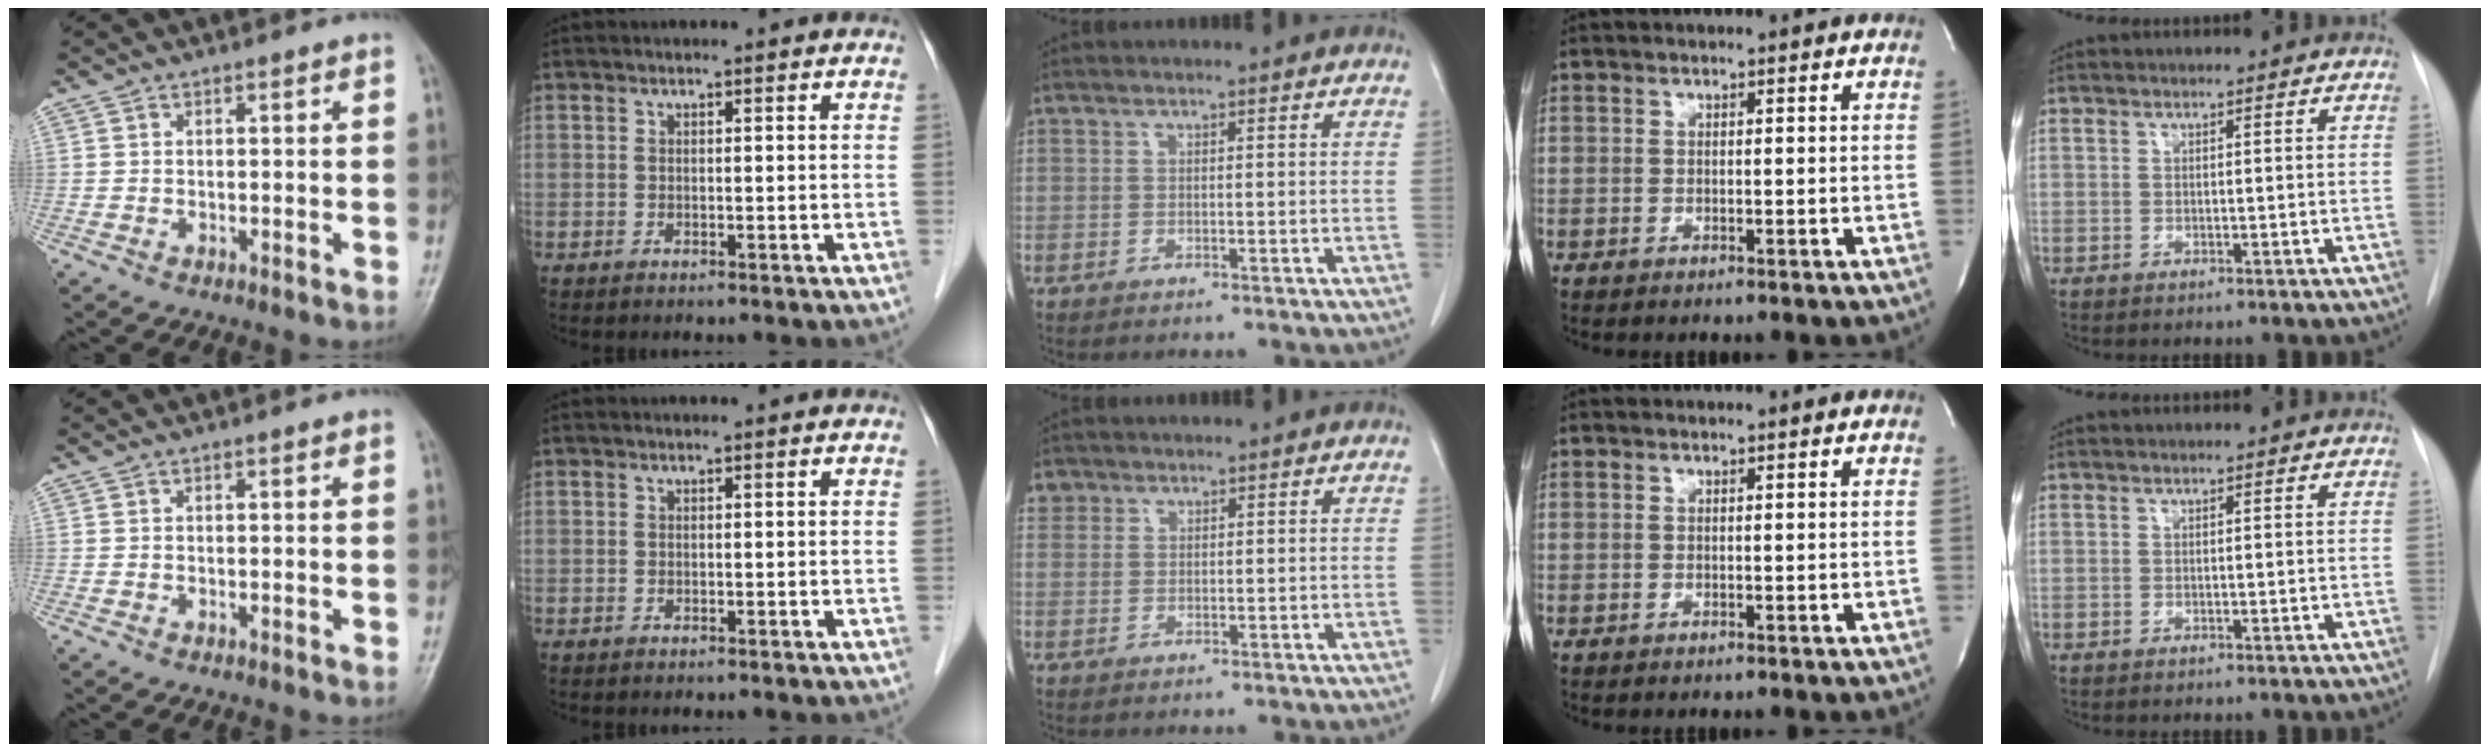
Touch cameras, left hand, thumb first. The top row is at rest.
{"middle": {"total": 1.9, "force": [1.1, 1.6, 0.1], "torque": [0.010, 0.007, 0.015]}}